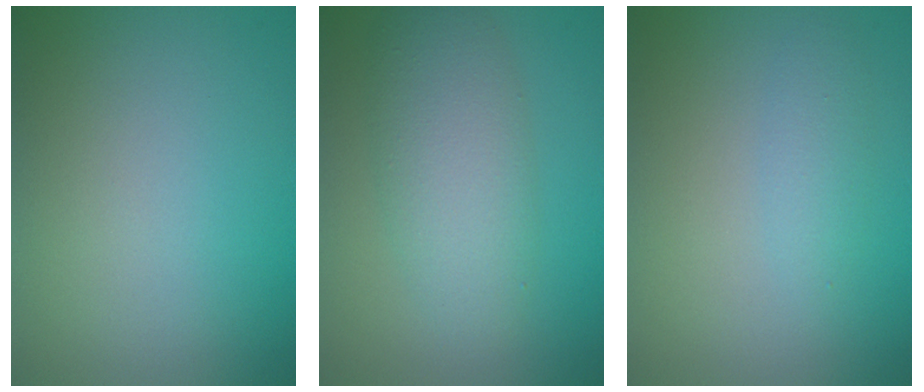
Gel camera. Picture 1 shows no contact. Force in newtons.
{"total": 4.9, "press": 4.9, "slide": 0.4}
{"total": 1.4, "press": 1.4, "slide": 0.1}